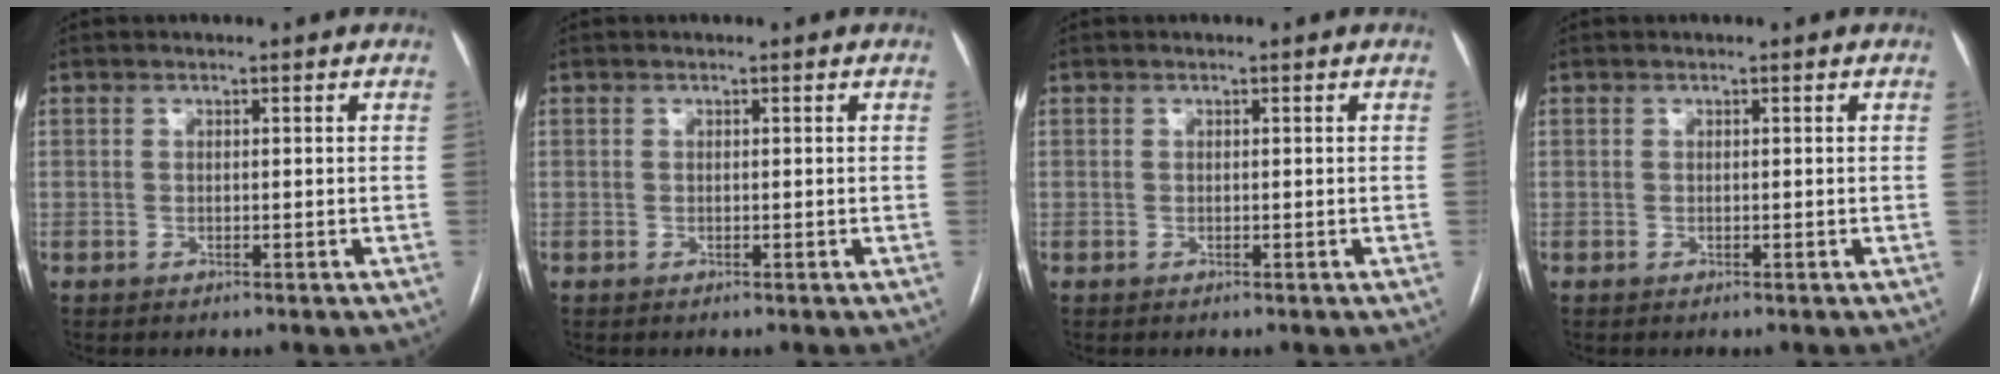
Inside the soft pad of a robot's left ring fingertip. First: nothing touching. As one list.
[{"total": 0.0}, {"total": 0.0}, {"total": 0.0}]